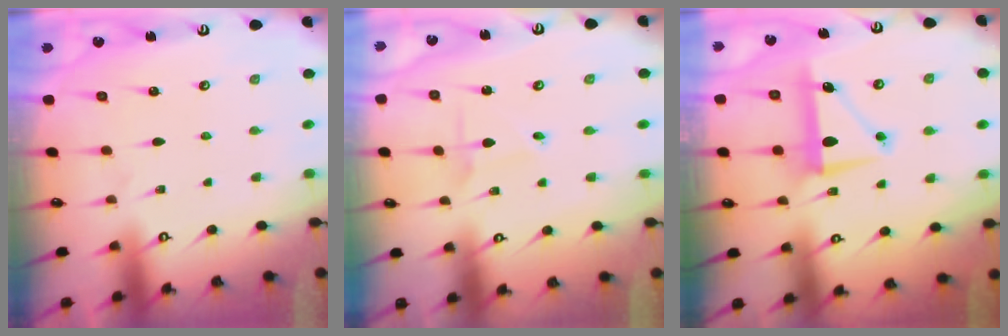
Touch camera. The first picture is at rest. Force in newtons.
{"total": 1.3, "press": 1.3, "slide": 0.1}
{"total": 8.2, "press": 8.1, "slide": 1.3}